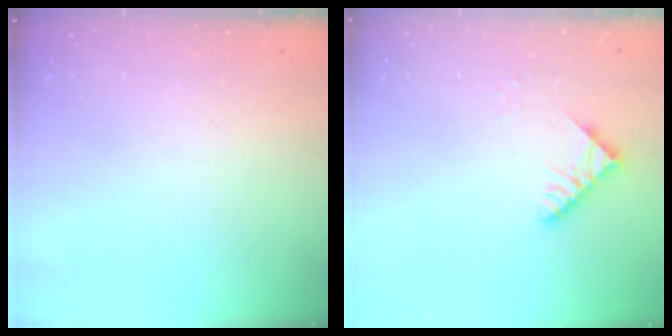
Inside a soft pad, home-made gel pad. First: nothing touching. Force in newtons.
{"total": 4.7, "press": 4.7, "slide": 0.9}